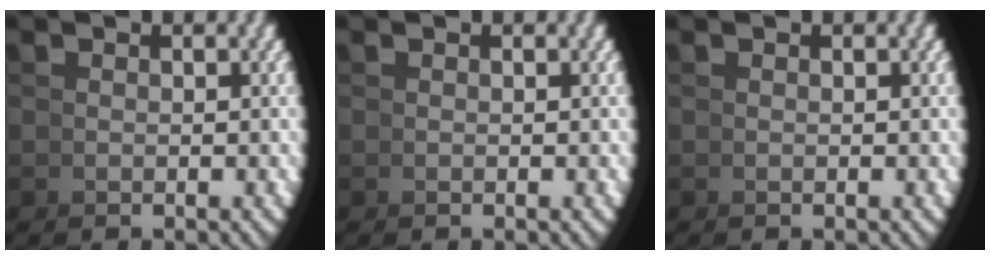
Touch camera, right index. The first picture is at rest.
{"total": 0.0}
{"total": 0.0}